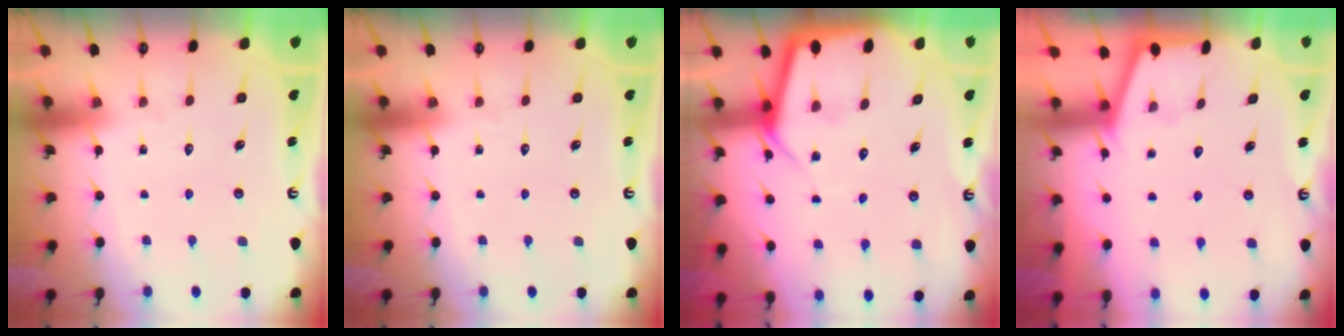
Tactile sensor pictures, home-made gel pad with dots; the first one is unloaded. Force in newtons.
{"total": 0.0}
{"total": 6.4, "press": 6.4, "slide": 0.6}
{"total": 1.3, "press": 1.3, "slide": 0.3}